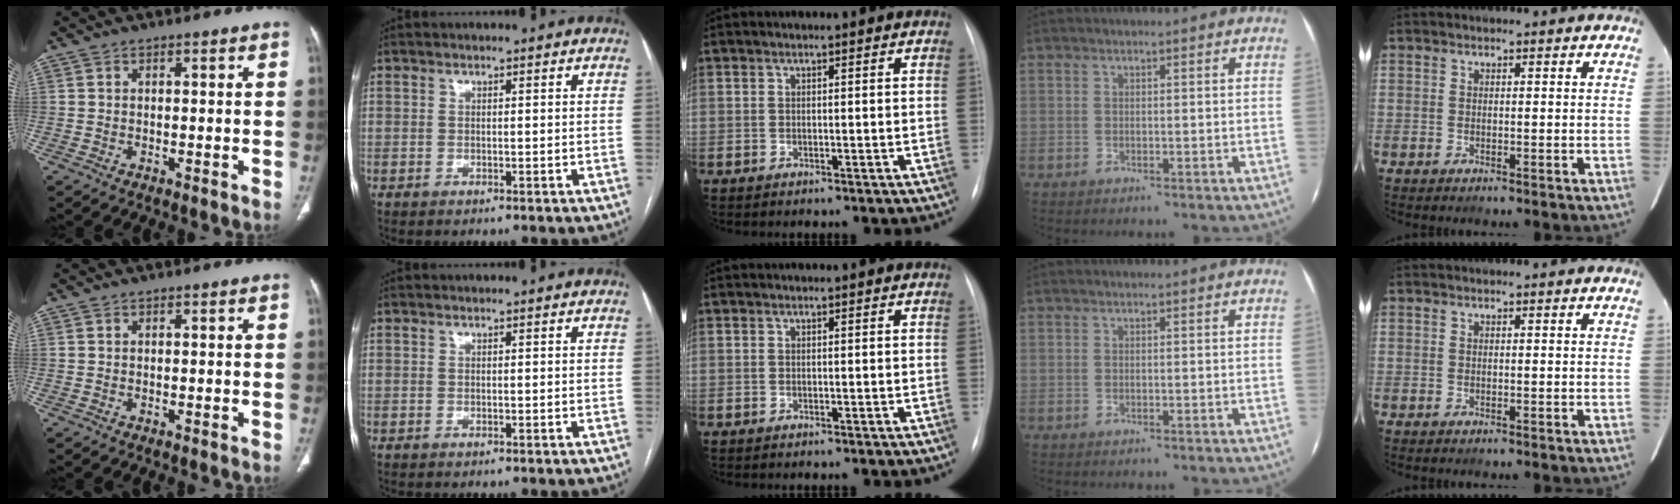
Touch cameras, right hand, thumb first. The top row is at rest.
{}